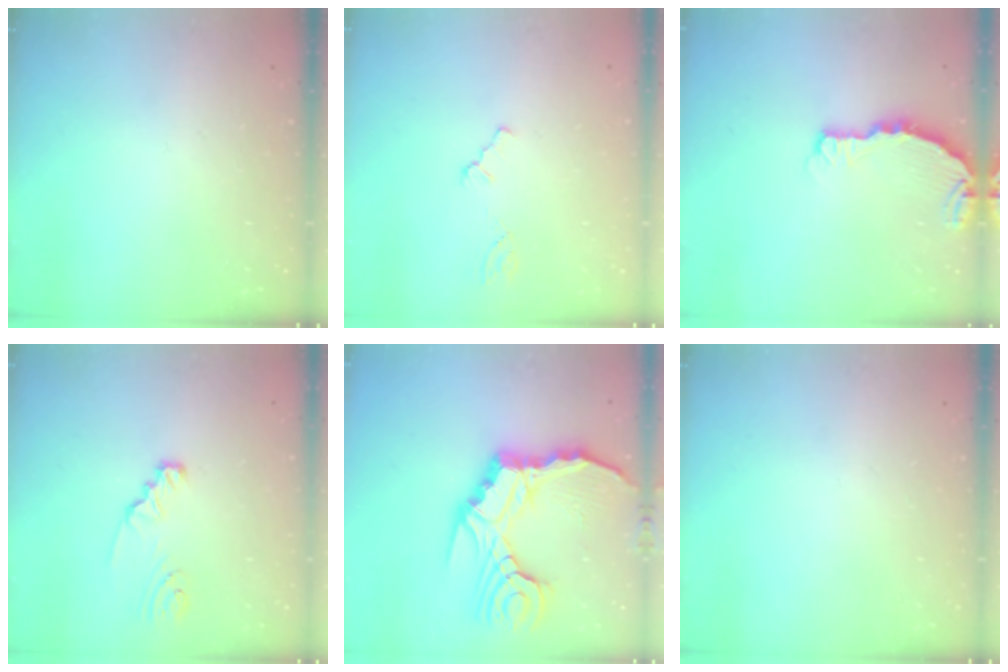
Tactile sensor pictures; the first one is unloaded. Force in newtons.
{"total": 0.0}
{"total": 5.0, "press": 5.0, "slide": 0.6}
{"total": 2.5, "press": 2.5, "slide": 0.1}
{"total": 17.8, "press": 17.7, "slide": 2.2}
{"total": 0.0}